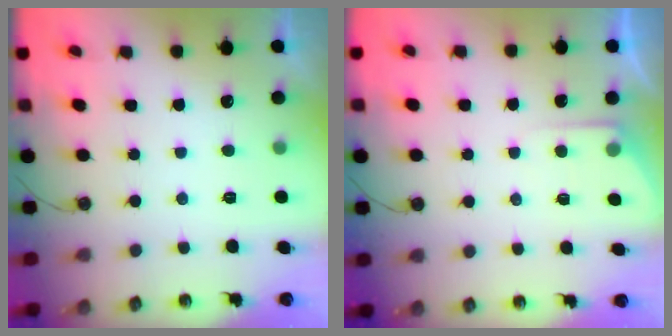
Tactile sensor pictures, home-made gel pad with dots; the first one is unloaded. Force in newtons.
{"total": 3.8, "press": 3.7, "slide": 0.6}